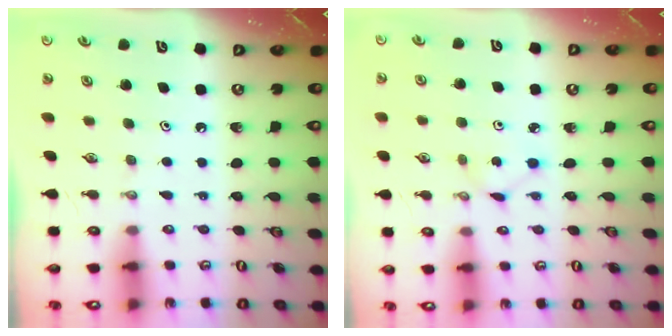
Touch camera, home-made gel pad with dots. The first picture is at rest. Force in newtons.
{"total": 2.0, "press": 2.0, "slide": 0.2}